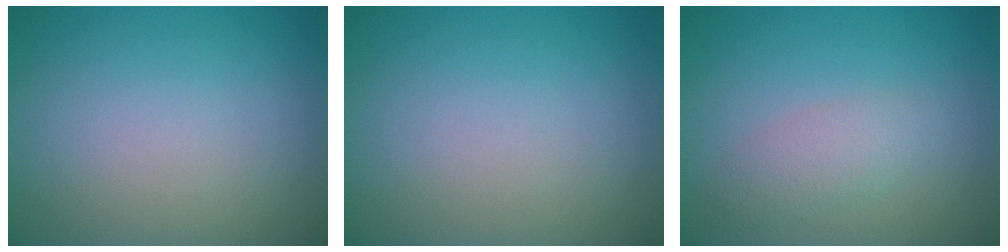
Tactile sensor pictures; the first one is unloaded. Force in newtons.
{"total": 0.0}
{"total": 2.3, "press": 2.3, "slide": 0.1}